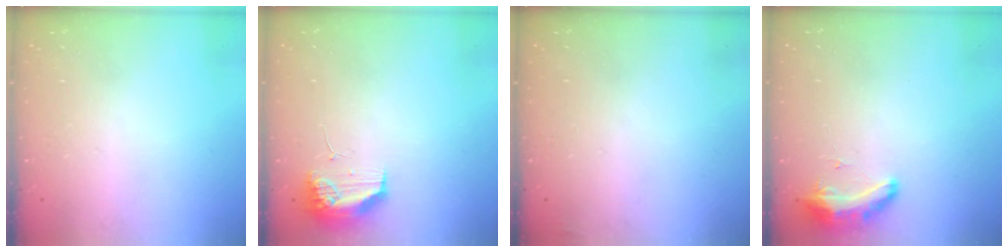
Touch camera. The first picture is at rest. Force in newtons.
{"total": 9.7, "press": 9.6, "slide": 1.5}
{"total": 3.0, "press": 2.9, "slide": 1.0}
{"total": 8.5, "press": 8.3, "slide": 1.6}